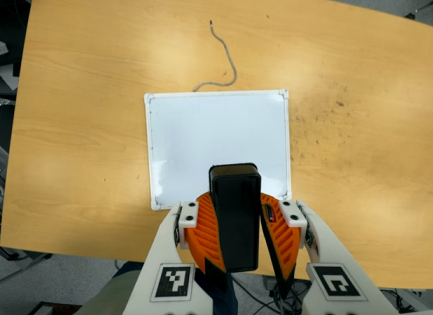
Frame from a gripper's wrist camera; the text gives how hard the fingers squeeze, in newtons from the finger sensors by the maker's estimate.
{"total": 11.2, "left": 10.9, "right": 11.6}